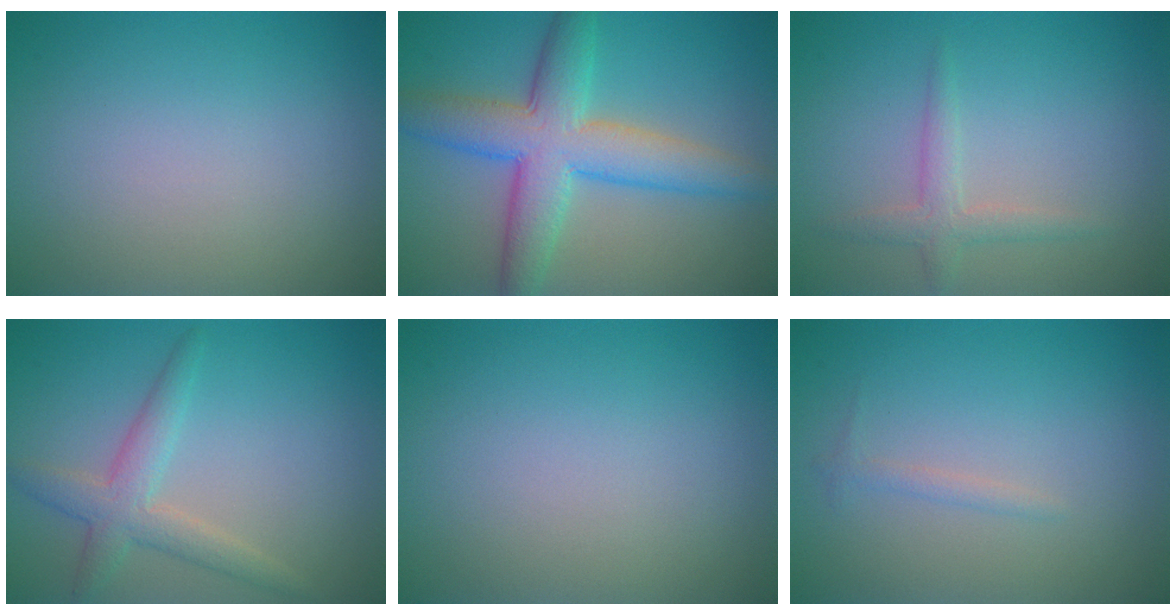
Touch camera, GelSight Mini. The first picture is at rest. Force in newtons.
{"total": 7.5, "press": 7.5, "slide": 0.1}
{"total": 1.9, "press": 1.9, "slide": 0.1}
{"total": 3.3, "press": 3.3, "slide": 0.1}
{"total": 0.0}
{"total": 0.8, "press": 0.8, "slide": 0.0}